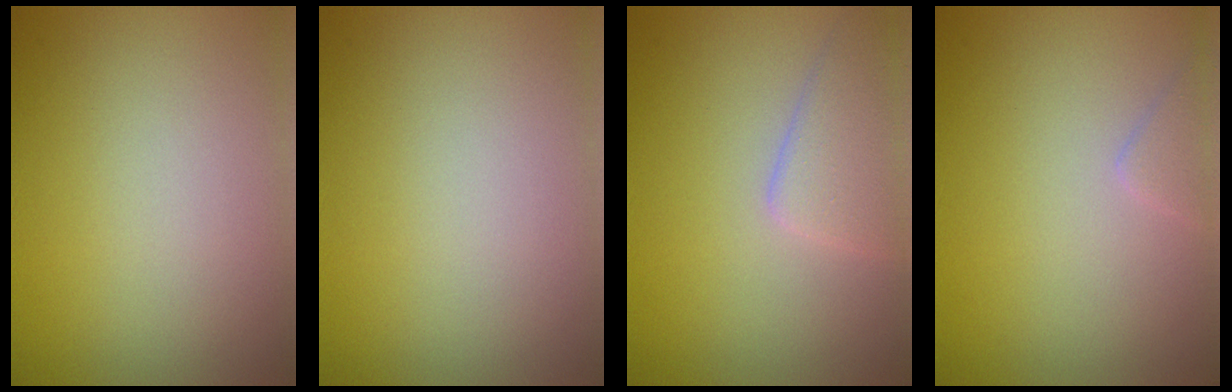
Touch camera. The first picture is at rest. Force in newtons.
{"total": 0.0}
{"total": 2.5, "press": 2.5, "slide": 0.2}
{"total": 1.2, "press": 1.2, "slide": 0.1}